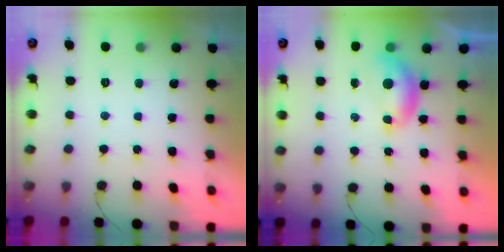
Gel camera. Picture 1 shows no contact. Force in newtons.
{"total": 6.8, "press": 6.7, "slide": 0.8}